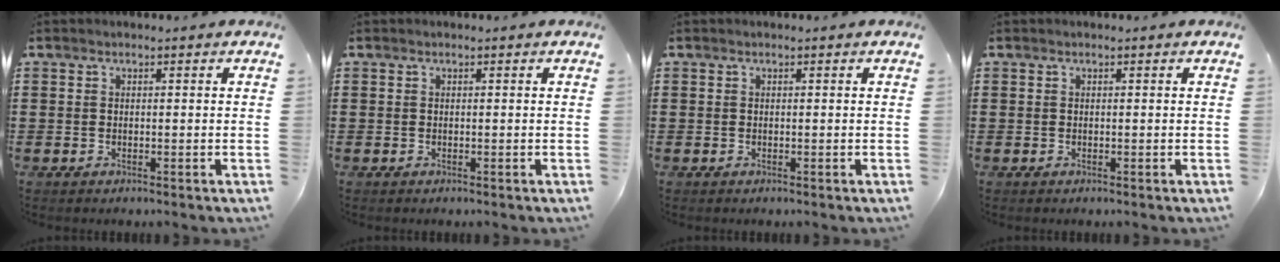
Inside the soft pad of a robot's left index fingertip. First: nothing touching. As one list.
[{"total": 0.0}, {"total": 0.0}, {"total": 0.0}]